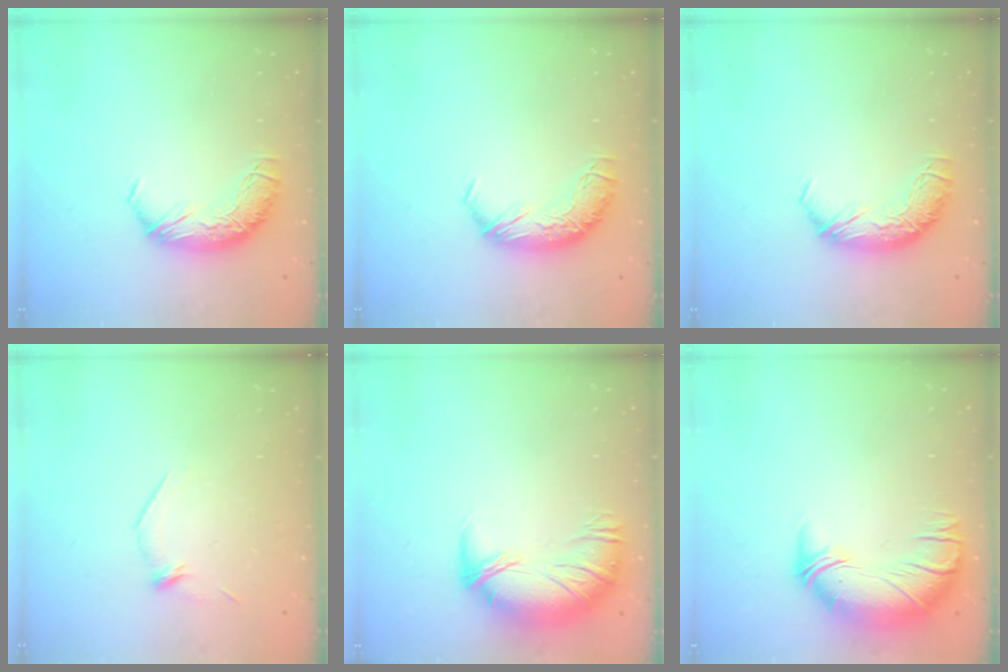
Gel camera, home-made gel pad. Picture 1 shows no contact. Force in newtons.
{"total": 0.0}
{"total": 0.0}
{"total": 5.4, "press": 5.3, "slide": 1.4}
{"total": 2.7, "press": 1.5, "slide": 2.3}
{"total": 2.7, "press": 0.3, "slide": 2.7}